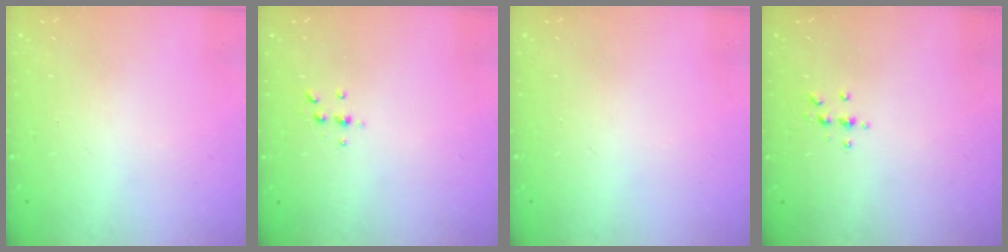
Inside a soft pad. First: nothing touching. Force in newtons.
{"total": 3.9, "press": 3.9, "slide": 0.6}
{"total": 0.0}
{"total": 4.1, "press": 4.1, "slide": 0.5}